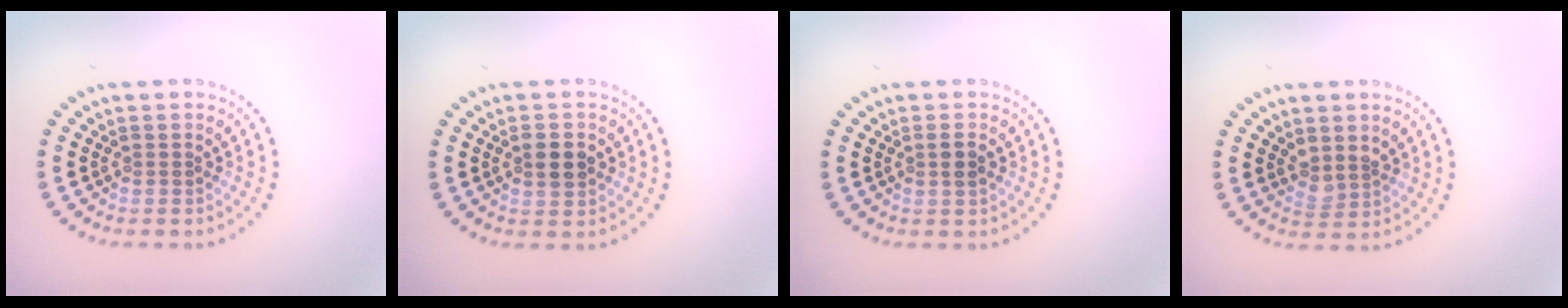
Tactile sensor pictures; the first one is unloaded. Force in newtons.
{"total": 2.7, "press": 2.7, "slide": 0.1}
{"total": 1.2, "press": 1.1, "slide": 0.4}
{"total": 1.6, "press": 1.3, "slide": 0.9}